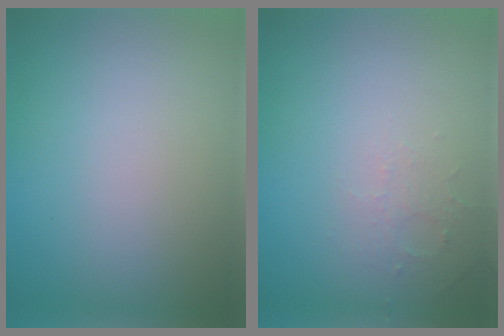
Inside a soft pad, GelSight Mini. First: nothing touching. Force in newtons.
{"total": 1.6, "press": 1.5, "slide": 0.4}